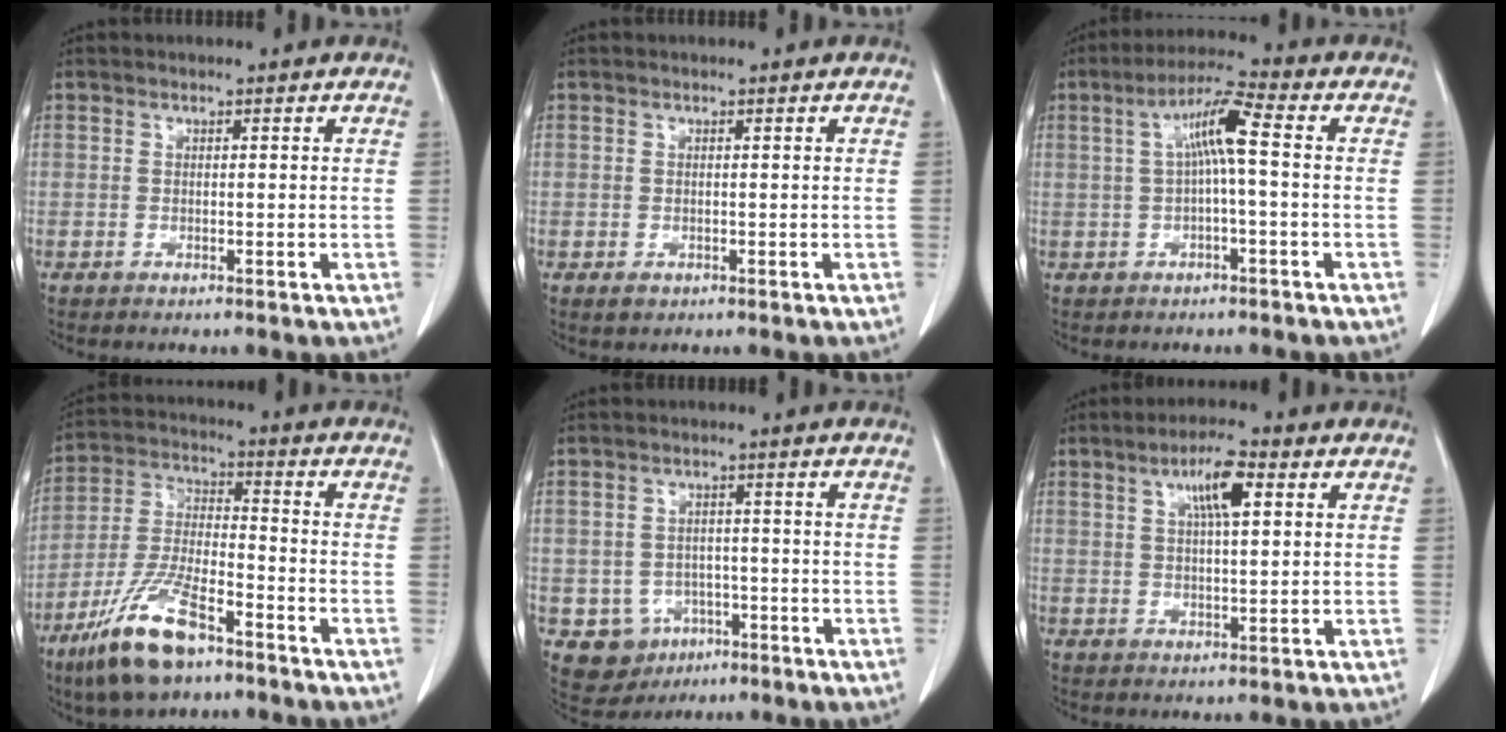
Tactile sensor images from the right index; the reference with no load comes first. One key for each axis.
{"total": 1.0, "fx": -0.4, "fy": 0.9, "fz": 0.3, "tx": -0.005, "ty": 0.003, "tz": -0.001}
{"total": 6.7, "fx": 0.7, "fy": 0.3, "fz": 6.6, "tx": -0.122, "ty": 0.022, "tz": 0.011}
{"total": 13.0, "fx": -8.5, "fy": 3.3, "fz": 9.3, "tx": -0.198, "ty": -0.020, "tz": -0.157}
{"total": 6.4, "fx": -2.5, "fy": 5.8, "fz": 1.3, "tx": -0.020, "ty": 0.009, "tz": -0.023}
{"total": 6.4, "fx": 2.6, "fy": 1.1, "fz": 5.7, "tx": -0.102, "ty": 0.009, "tz": 0.042}